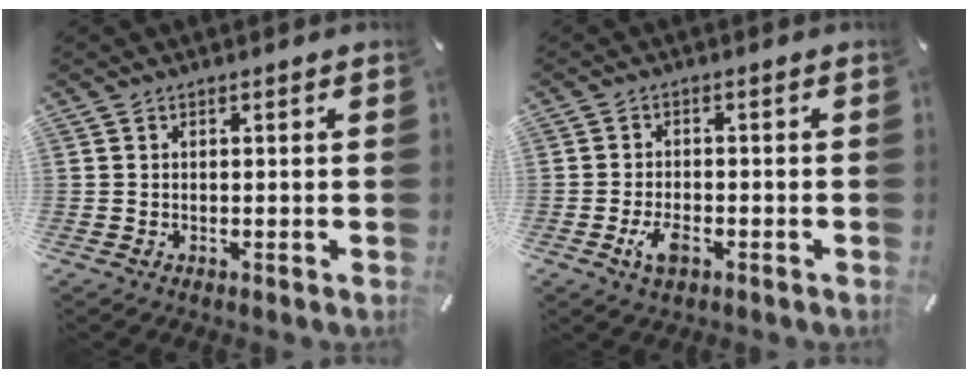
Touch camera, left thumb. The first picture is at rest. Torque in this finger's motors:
{"motor_torque": [0.06, 0.12, 0.06, -0.03, 0.04]}